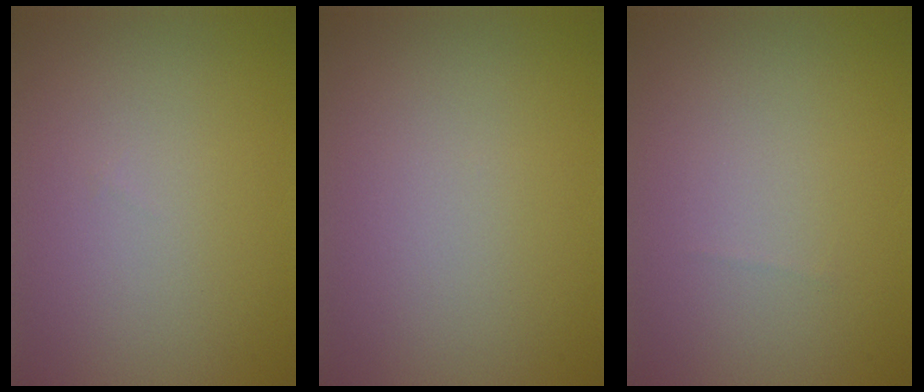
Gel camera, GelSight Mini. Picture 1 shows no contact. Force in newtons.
{"total": 0.0}
{"total": 0.0}